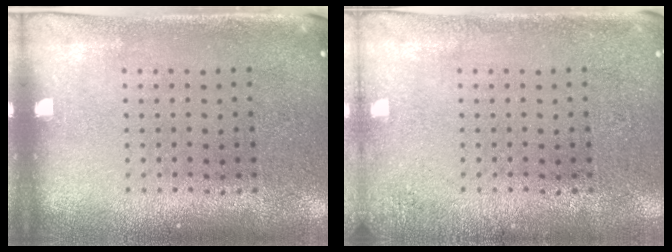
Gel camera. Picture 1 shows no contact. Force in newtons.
{"total": 1.3, "press": 1.3, "slide": 0.2}